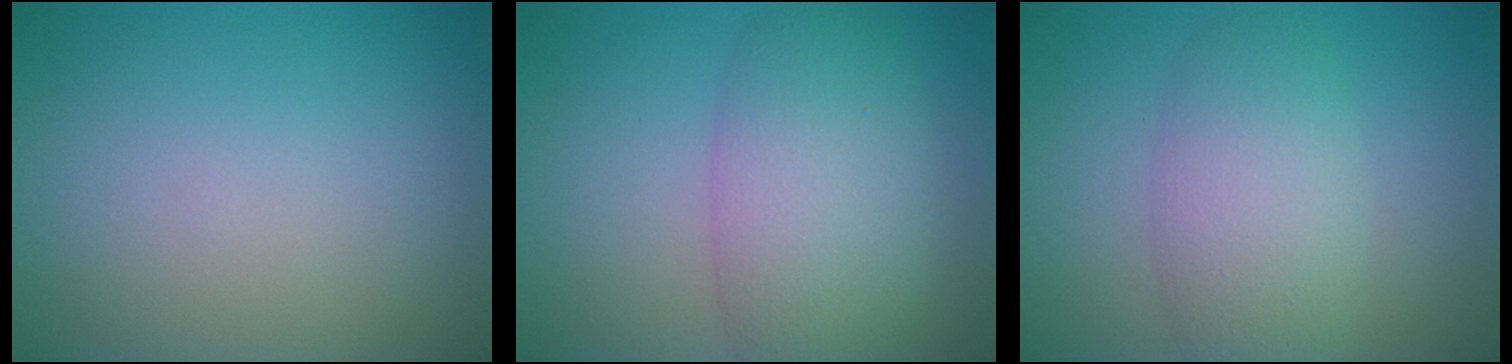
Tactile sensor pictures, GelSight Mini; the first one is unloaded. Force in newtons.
{"total": 6.9, "press": 6.9, "slide": 0.2}
{"total": 5.1, "press": 5.1, "slide": 0.1}